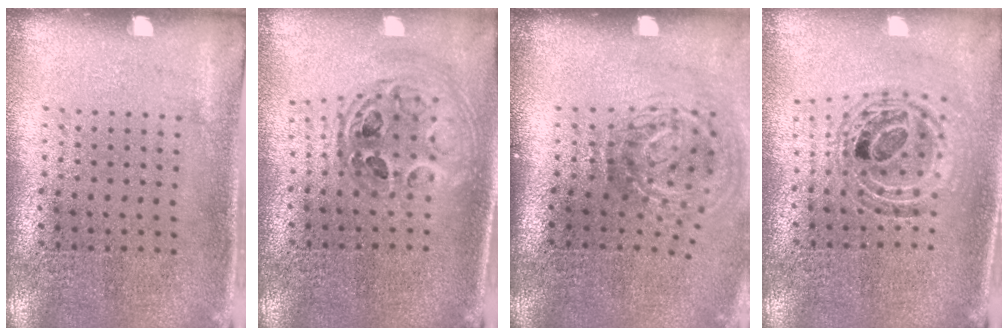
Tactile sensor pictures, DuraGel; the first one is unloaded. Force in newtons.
{"total": 0.9, "press": 0.8, "slide": 0.1}
{"total": 2.1, "press": 1.3, "slide": 1.7}
{"total": 0.9, "press": 0.9, "slide": 0.2}